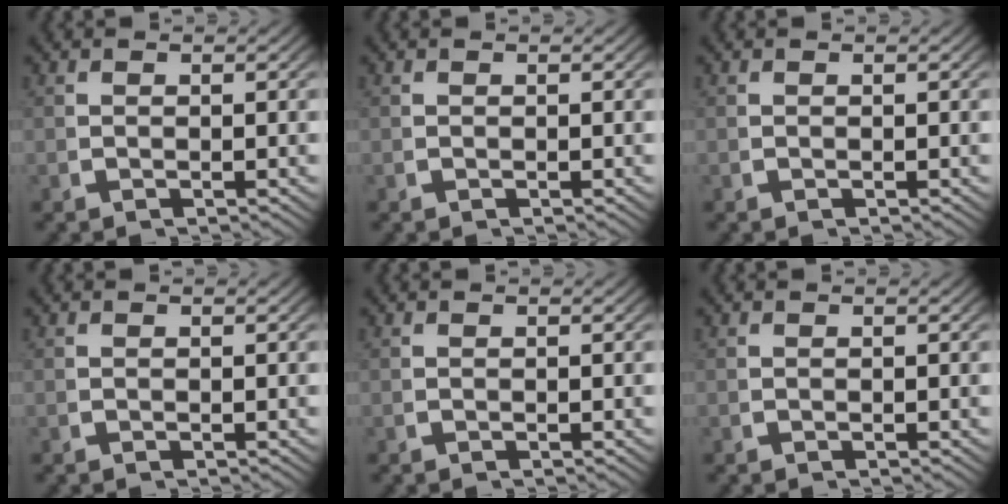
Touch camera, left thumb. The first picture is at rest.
{"total": 0.0}
{"total": 0.0}
{"total": 0.0}
{"total": 0.0}
{"total": 0.0}